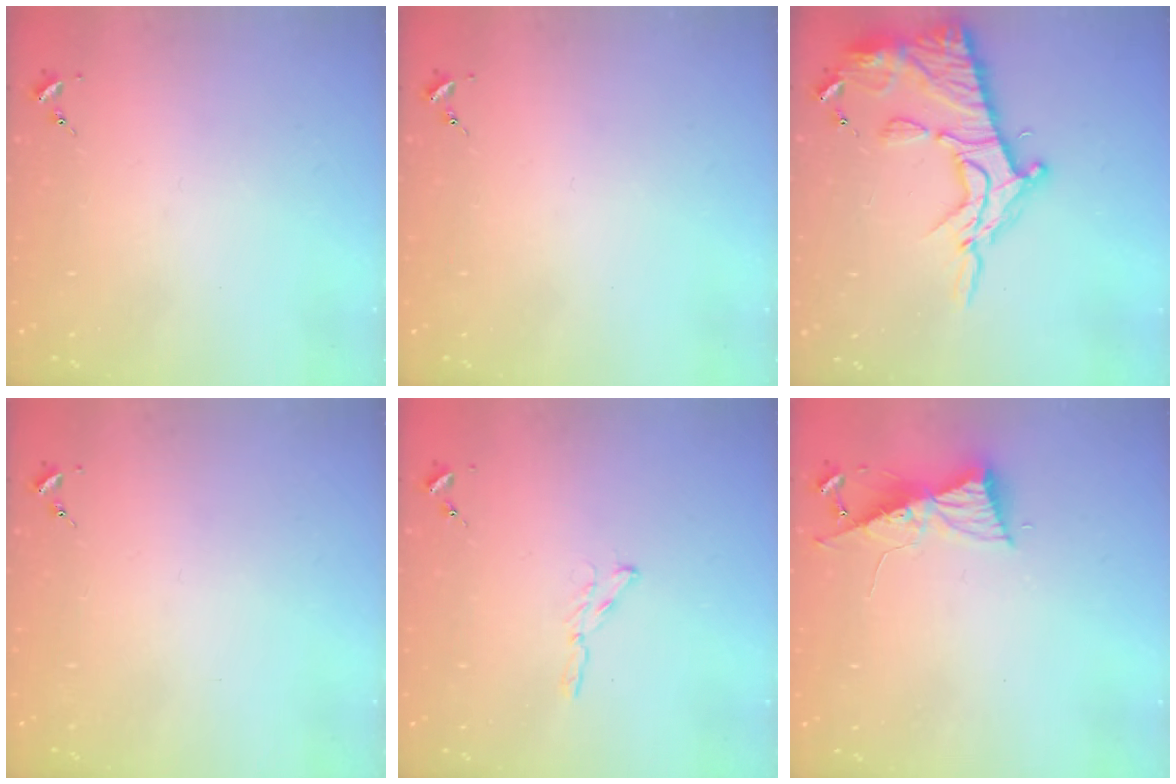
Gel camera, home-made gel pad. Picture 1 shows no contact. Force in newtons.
{"total": 0.0}
{"total": 19.3, "press": 19.3, "slide": 1.3}
{"total": 0.0}
{"total": 2.7, "press": 2.7, "slide": 0.2}
{"total": 9.0, "press": 8.9, "slide": 0.9}